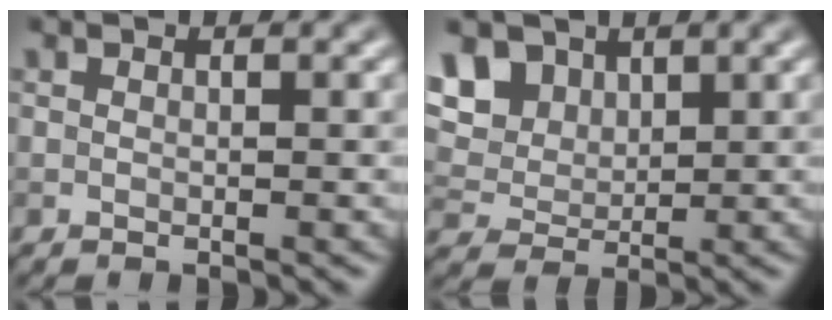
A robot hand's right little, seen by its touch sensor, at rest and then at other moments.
{"total": 6.3, "force": [3.3, 4.4, 3.2], "torque": [-0.093, 0.008, 0.054]}